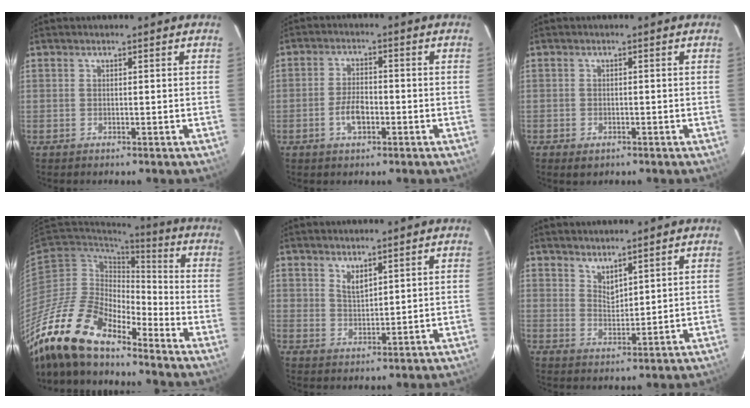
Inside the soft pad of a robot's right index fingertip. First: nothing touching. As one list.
[{"total": 4.9, "force": [-2.0, 2.5, 3.7], "torque": [-0.076, 0.006, -0.034]}, {"total": 2.2, "force": [-1.3, 1.6, 0.9], "torque": [-0.018, -0.004, -0.018]}, {"total": 19.7, "force": [-15.9, 6.2, 10.0], "torque": [-0.198, -0.035, -0.303]}, {"total": 3.0, "force": [2.4, 1.2, 1.3], "torque": [-0.020, -0.001, 0.046]}, {"total": 3.6, "force": [3.2, 1.1, 1.3], "torque": [-0.019, -0.006, 0.056]}]